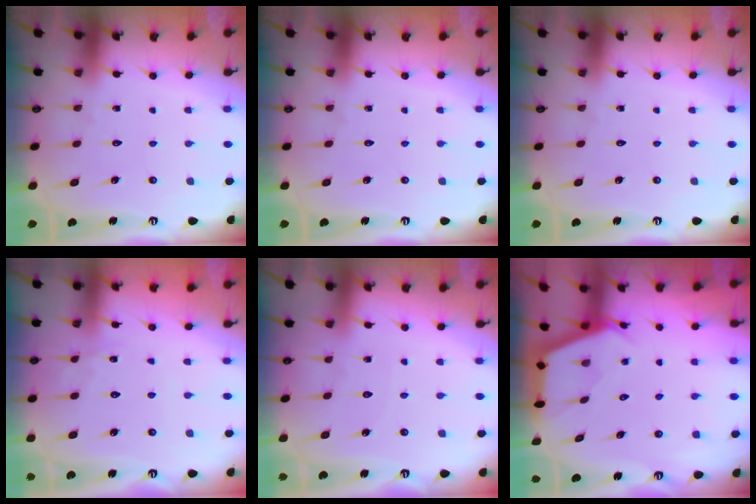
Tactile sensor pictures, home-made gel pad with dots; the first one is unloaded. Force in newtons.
{"total": 0.0}
{"total": 0.0}
{"total": 2.2, "press": 2.2, "slide": 0.3}
{"total": 2.4, "press": 2.3, "slide": 0.4}
{"total": 2.7, "press": 2.7, "slide": 0.3}